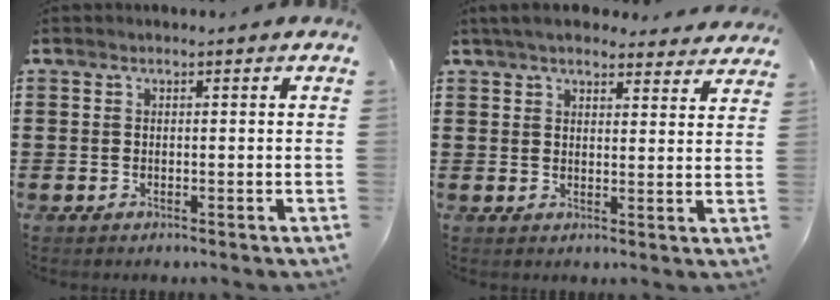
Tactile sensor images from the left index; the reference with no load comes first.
{"total": 5.0, "force": [4.6, 0.9, 1.6], "torque": [-0.046, -0.011, 0.085]}